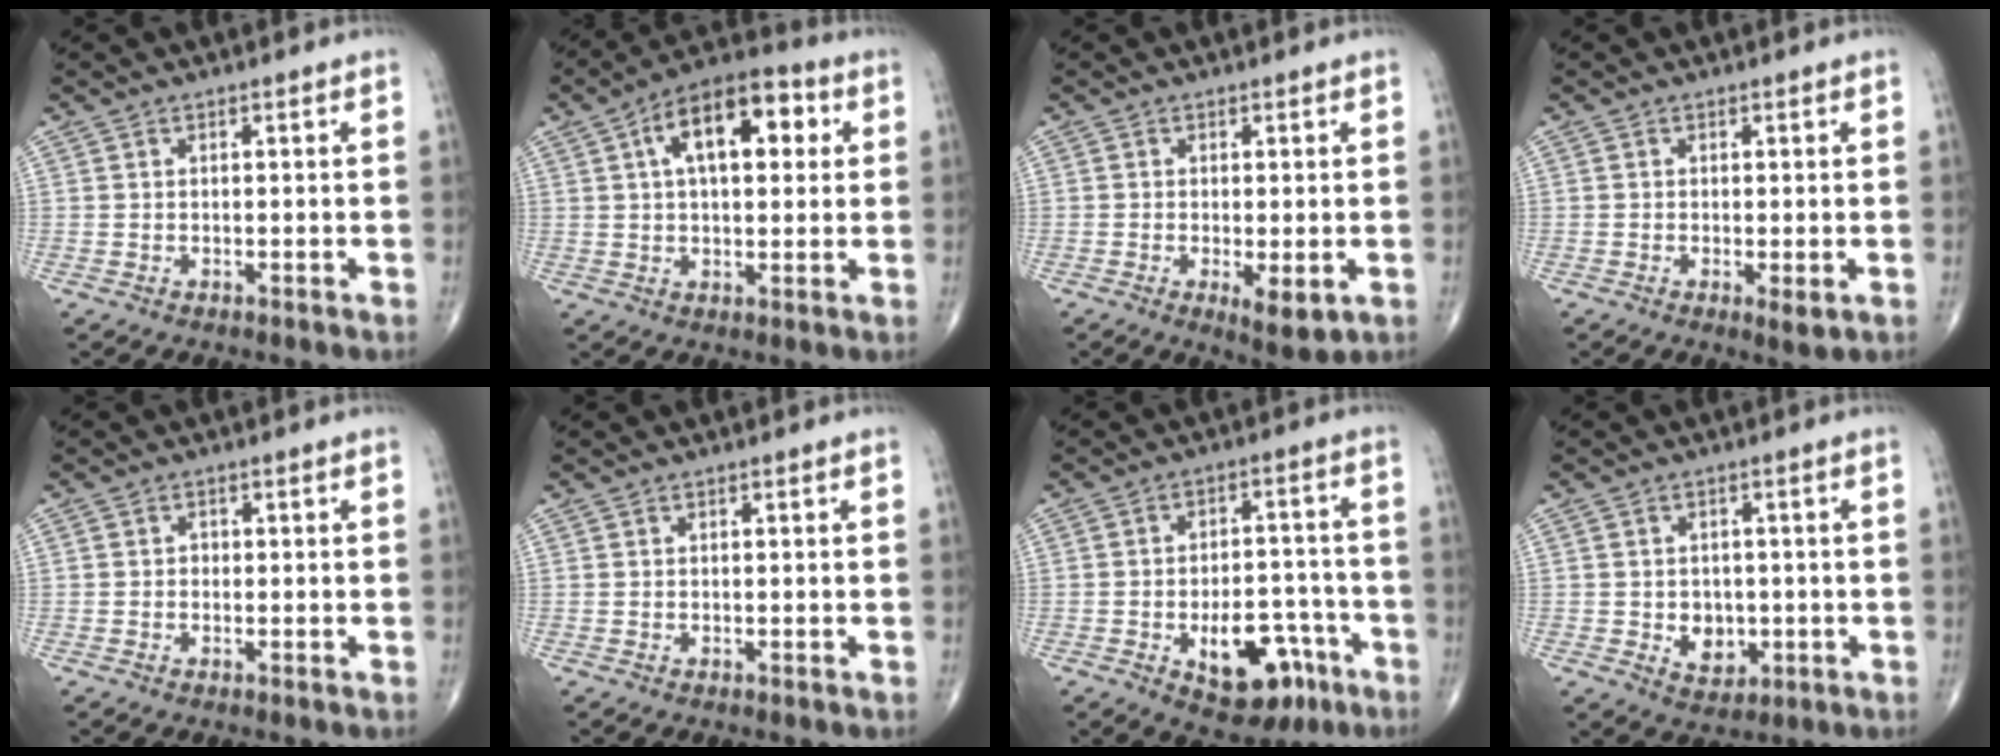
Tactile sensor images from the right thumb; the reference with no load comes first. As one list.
[{"total": 14.7, "force": [4.2, 7.5, 12.0], "torque": [-0.164, 0.022, 0.058]}, {"total": 5.2, "force": [-1.4, 1.9, 4.7], "torque": [-0.075, -0.016, -0.019]}, {"total": 2.3, "force": [-0.5, 0.7, 2.2], "torque": [-0.040, -0.010, -0.009]}, {"total": 0.9, "force": [-0.2, 0.8, 0.4], "torque": [0.000, 0.003, -0.006]}, {"total": 0.0}, {"total": 13.8, "force": [-6.2, 7.8, 9.6], "torque": [-0.104, 0.044, -0.077]}, {"total": 5.5, "force": [-1.0, 4.3, 3.2], "torque": [-0.024, 0.001, -0.004]}]